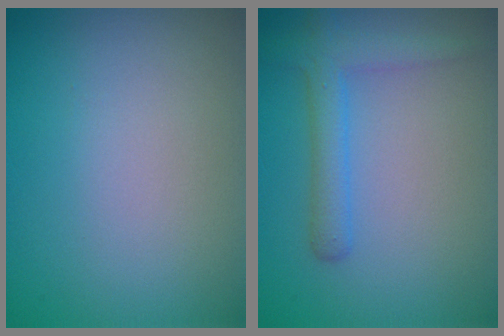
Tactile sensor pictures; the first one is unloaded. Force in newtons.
{"total": 3.0, "press": 3.0, "slide": 0.2}